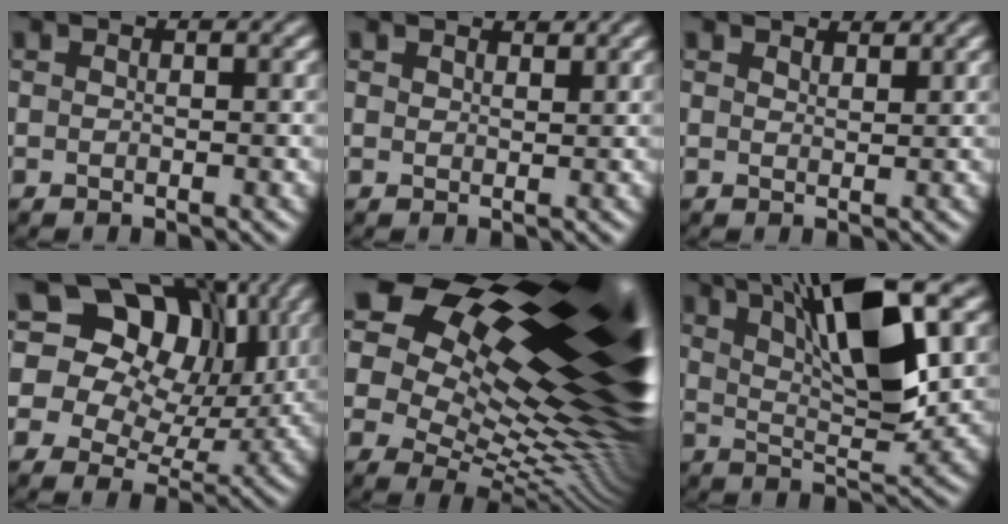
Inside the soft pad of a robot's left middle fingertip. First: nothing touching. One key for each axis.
{"total": 1.3, "fx": 1.3, "fy": 0.3, "fz": -0.1, "tx": 0.002, "ty": -0.005, "tz": 0.019}
{"total": 1.5, "fx": 1.5, "fy": 0.1, "fz": -0.1, "tx": 0.003, "ty": -0.003, "tz": 0.021}
{"total": 15.6, "fx": 7.3, "fy": 11.3, "fz": 7.9, "tx": -0.144, "ty": 0.061, "tz": 0.098}
{"total": 21.2, "fx": 8.9, "fy": 10.4, "fz": 16.1, "tx": -0.226, "ty": 0.056, "tz": 0.144}
{"total": 9.7, "fx": 4.9, "fy": 2.4, "fz": 8.0, "tx": -0.130, "ty": 0.006, "tz": 0.082}